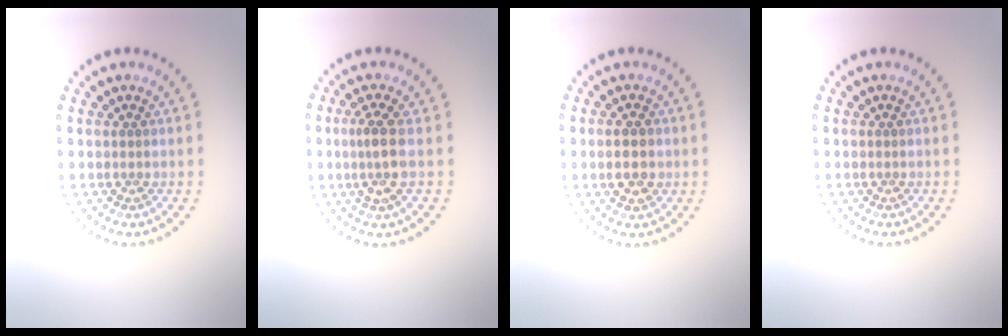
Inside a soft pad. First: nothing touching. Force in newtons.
{"total": 2.8, "press": 2.4, "slide": 1.3}
{"total": 2.8, "press": 2.8, "slide": 0.2}
{"total": 0.0}